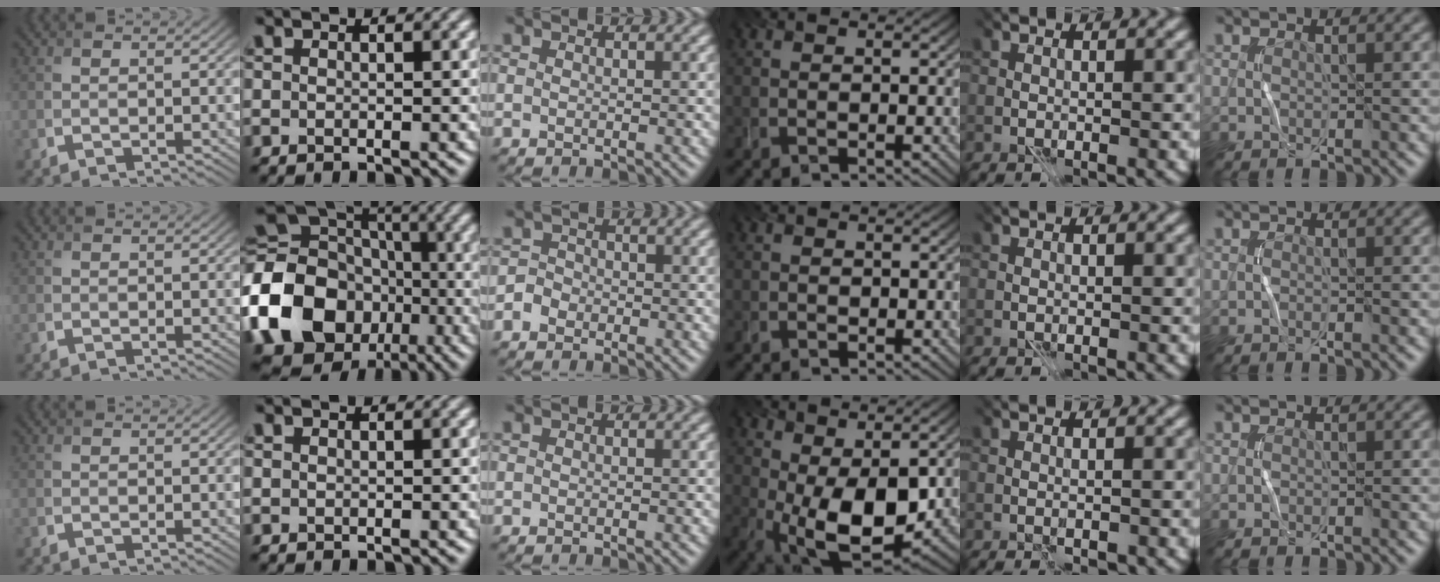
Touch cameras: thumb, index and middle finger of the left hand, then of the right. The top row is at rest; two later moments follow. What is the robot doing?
{"motion": "wrap", "object": "cellophane"}